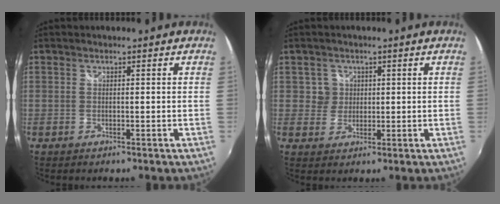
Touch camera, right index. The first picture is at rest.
{"total": 3.3, "force": [0.7, 3.2, 0.1], "torque": [0.008, 0.011, 0.010]}